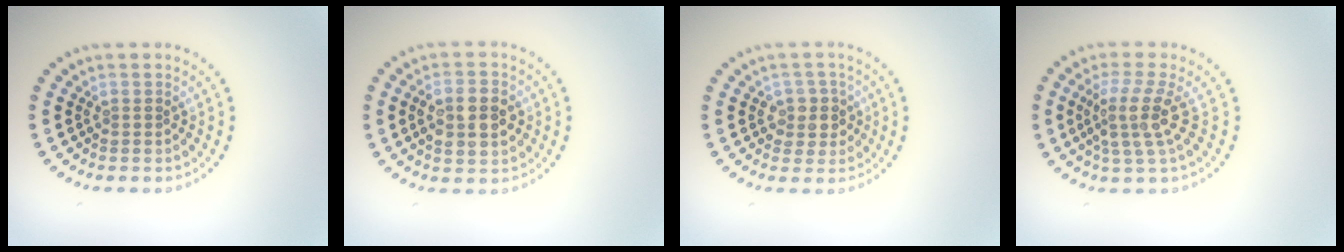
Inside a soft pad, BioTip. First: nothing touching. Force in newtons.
{"total": 4.4, "press": 4.3, "slide": 0.4}
{"total": 2.3, "press": 2.1, "slide": 0.8}
{"total": 3.7, "press": 2.6, "slide": 2.6}